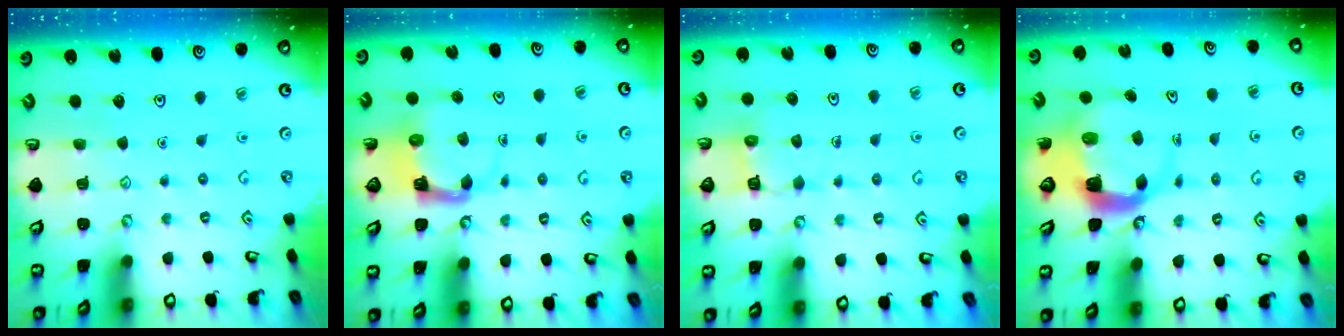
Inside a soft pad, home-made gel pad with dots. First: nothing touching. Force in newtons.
{"total": 4.0, "press": 3.9, "slide": 0.7}
{"total": 5.3, "press": 5.2, "slide": 0.4}
{"total": 5.2, "press": 5.1, "slide": 0.6}